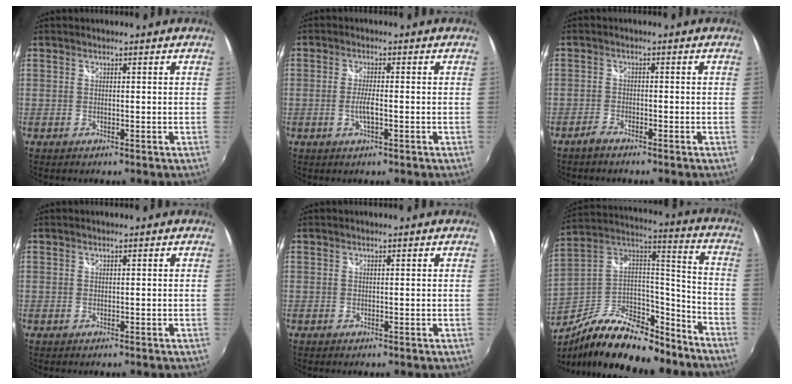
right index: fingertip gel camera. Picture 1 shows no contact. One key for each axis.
{"total": 3.1, "fx": -0.9, "fy": 0.4, "fz": 2.9, "tx": -0.058, "ty": -0.003, "tz": -0.018}
{"total": 2.3, "fx": -2.1, "fy": 0.6, "fz": 0.7, "tx": -0.026, "ty": -0.002, "tz": -0.042}
{"total": 0.0}
{"total": 0.0}
{"total": 24.9, "fx": -17.4, "fy": 10.8, "fz": 14.2, "tx": -0.267, "ty": 0.015, "tz": -0.271}